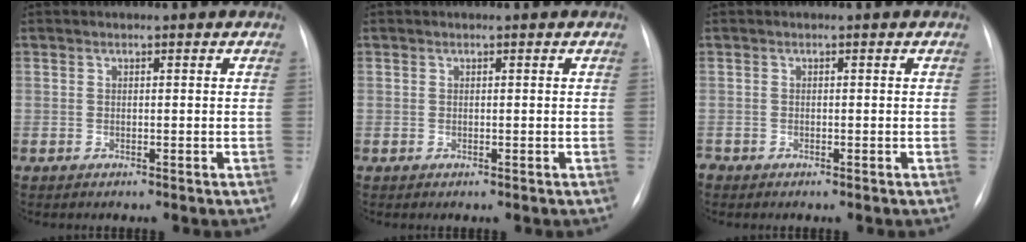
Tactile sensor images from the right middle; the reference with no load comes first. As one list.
[{"total": 0.0}, {"total": 0.6, "force": [-0.5, 0.3, 0.1], "torque": [0.002, 0.000, -0.010]}]